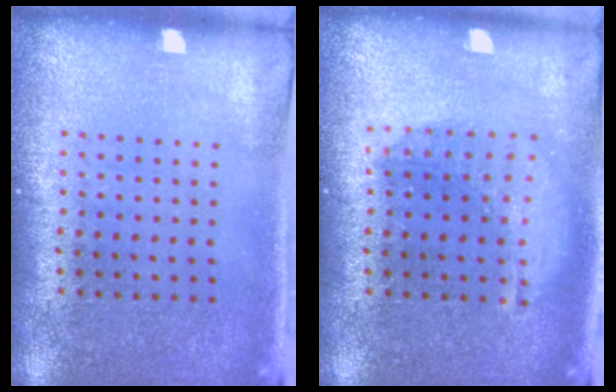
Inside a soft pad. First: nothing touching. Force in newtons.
{"total": 1.4, "press": 1.3, "slide": 0.6}